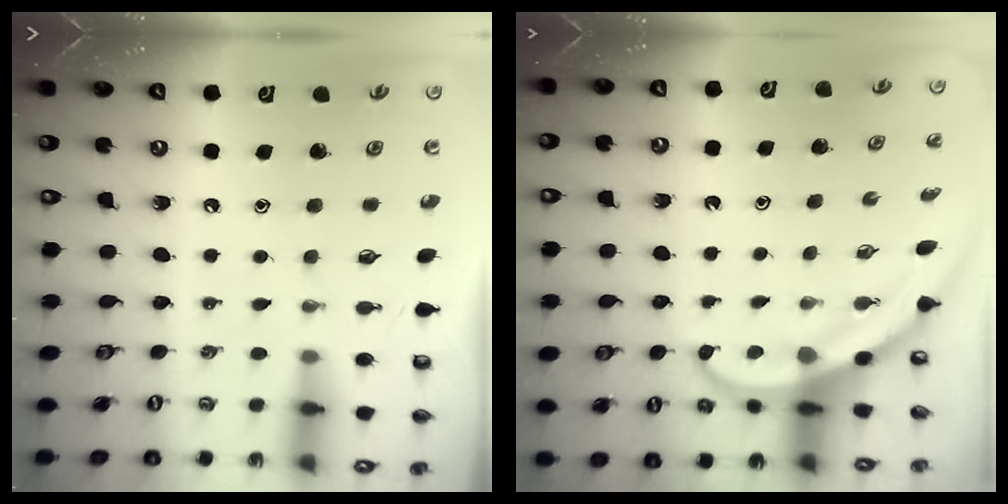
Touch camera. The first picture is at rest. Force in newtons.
{"total": 3.8, "press": 3.7, "slide": 0.3}